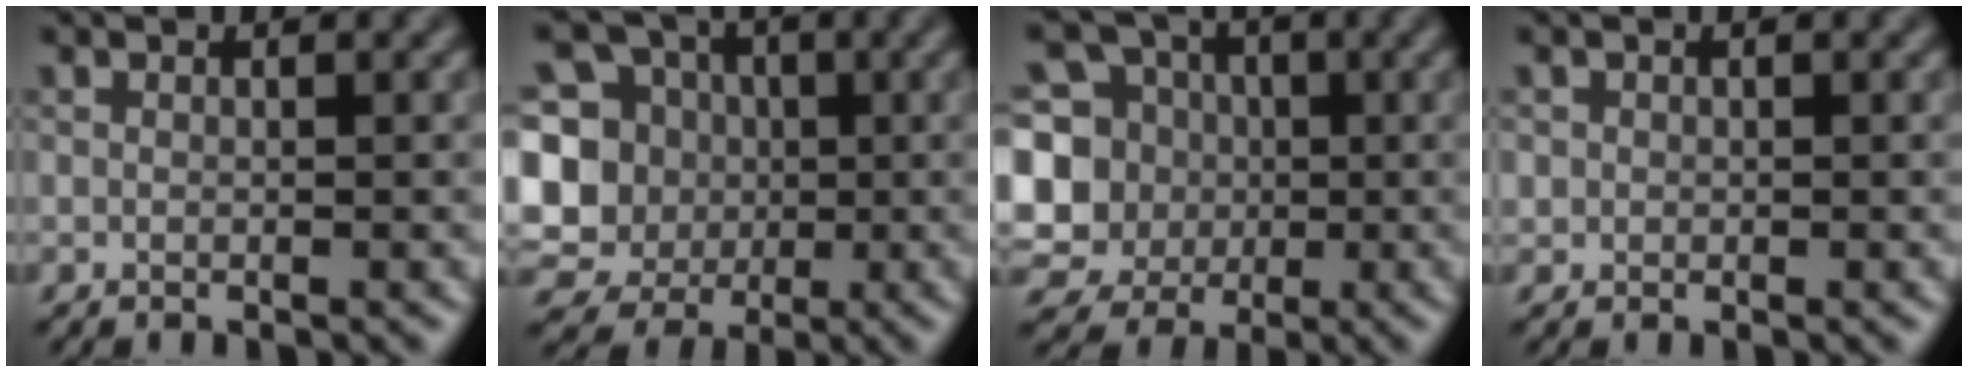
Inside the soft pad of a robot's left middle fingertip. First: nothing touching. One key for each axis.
{"total": 14.1, "fx": 0.0, "fy": 13.2, "fz": 4.8, "tx": -0.151, "ty": 0.018, "tz": -0.018}
{"total": 12.0, "fx": 0.4, "fy": 11.3, "fz": 4.2, "tx": -0.139, "ty": 0.028, "tz": -0.012}
{"total": 0.7, "fx": 0.1, "fy": 0.7, "fz": 0.0, "tx": 0.008, "ty": -0.004, "tz": 0.000}